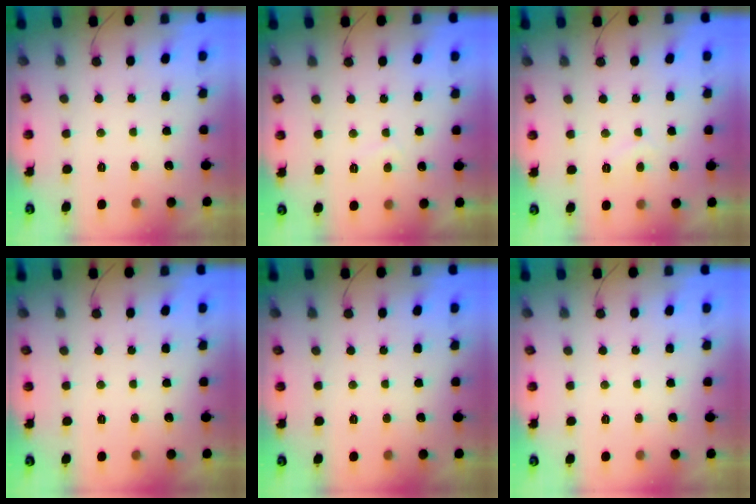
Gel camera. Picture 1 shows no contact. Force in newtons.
{"total": 0.8, "press": 0.7, "slide": 0.4}
{"total": 2.7, "press": 2.6, "slide": 0.5}
{"total": 0.0}
{"total": 0.0}
{"total": 0.0}